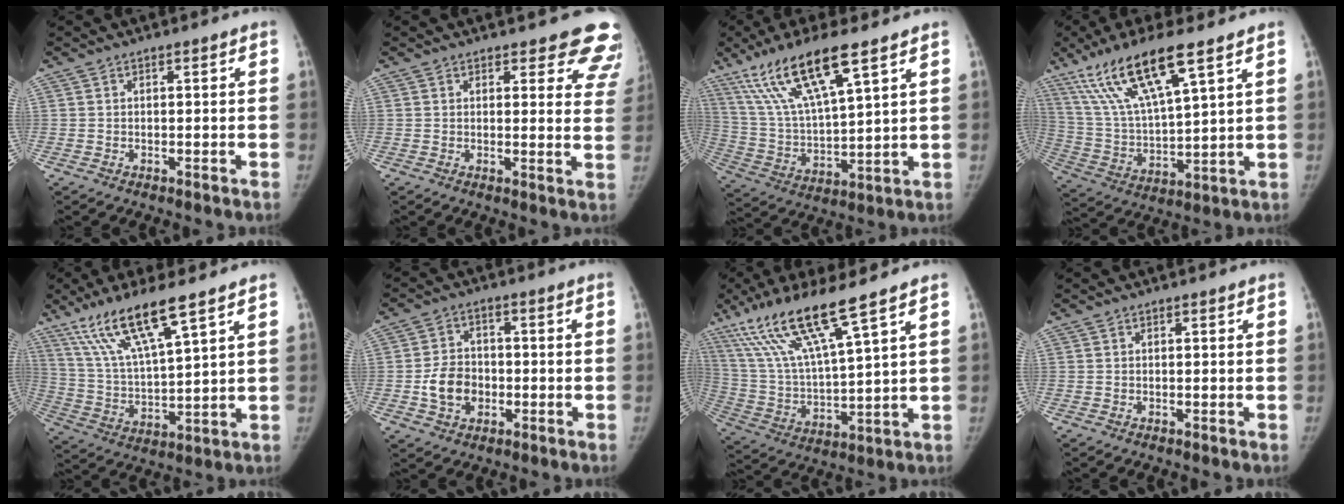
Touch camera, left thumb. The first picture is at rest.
{"total": 10.5, "force": [9.1, 4.0, 3.5], "torque": [0.020, -0.052, 0.071]}
{"total": 17.4, "force": [10.5, 3.8, 13.4], "torque": [-0.261, -0.034, 0.212]}
{"total": 17.7, "force": [10.6, 3.8, 13.7], "torque": [-0.269, -0.033, 0.212]}
{"total": 15.0, "force": [9.7, 2.3, 11.2], "torque": [-0.221, -0.038, 0.199]}
{"total": 7.8, "force": [-1.7, 6.1, 4.5], "torque": [-0.059, 0.015, -0.030]}
{"total": 17.4, "force": [11.0, 1.9, 13.4], "torque": [-0.270, -0.042, 0.217]}
{"total": 0.0}